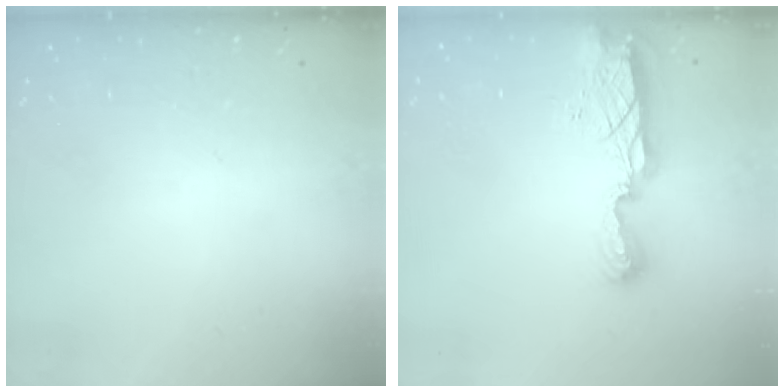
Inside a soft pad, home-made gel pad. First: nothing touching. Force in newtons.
{"total": 8.9, "press": 8.9, "slide": 0.5}